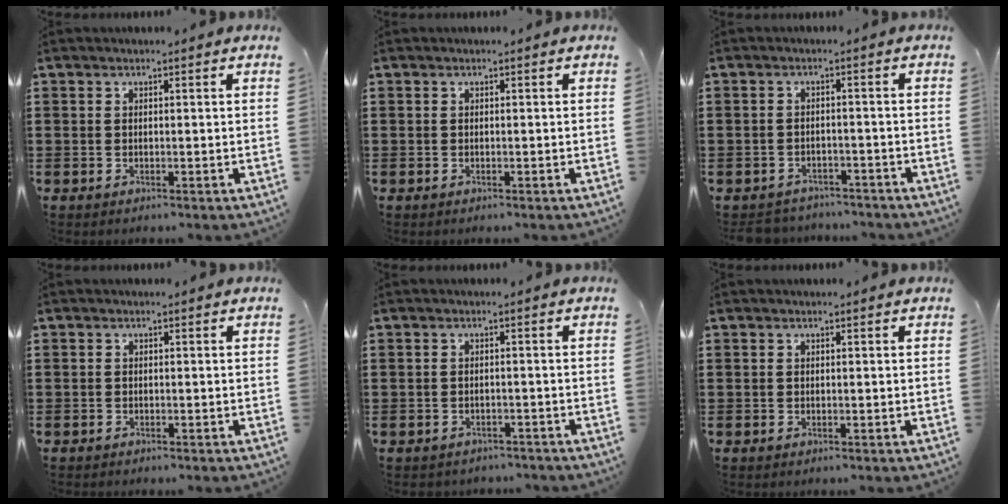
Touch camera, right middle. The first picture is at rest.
{"total": 0.0}
{"total": 2.6, "force": [-2.6, 0.4, -0.2], "torque": [-0.006, -0.003, -0.057]}
{"total": 0.6, "force": [-0.6, 0.2, -0.1], "torque": [0.000, 0.001, -0.012]}
{"total": 1.4, "force": [-1.4, 0.2, -0.1], "torque": [-0.006, -0.002, -0.031]}
{"total": 0.0}